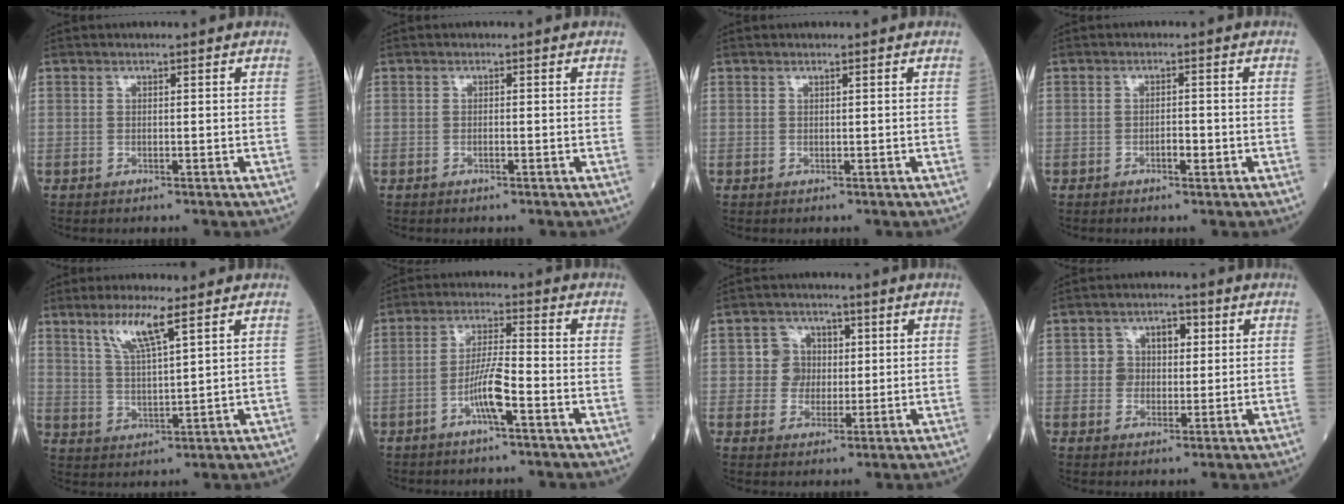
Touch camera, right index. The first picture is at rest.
{"total": 0.6, "force": [-0.4, 0.0, 0.5], "torque": [-0.009, 0.000, -0.006]}
{"total": 0.0}
{"total": 1.8, "force": [-0.9, 0.5, 1.5], "torque": [-0.021, 0.002, -0.014]}
{"total": 6.8, "force": [4.2, 0.3, 5.4], "torque": [-0.109, -0.004, 0.083]}
{"total": 5.9, "force": [-2.7, 0.2, 5.2], "torque": [-0.104, 0.006, -0.051]}
{"total": 4.7, "force": [0.7, 4.5, 1.2], "torque": [-0.011, 0.014, 0.011]}
{"total": 4.9, "force": [1.0, 3.9, 2.7], "torque": [-0.034, 0.019, 0.017]}